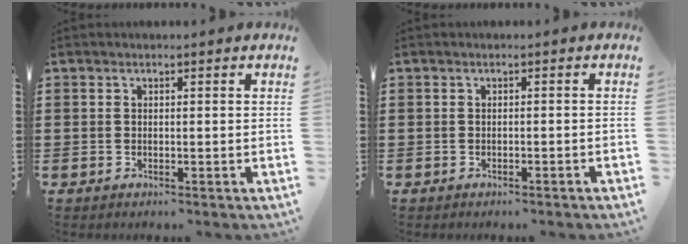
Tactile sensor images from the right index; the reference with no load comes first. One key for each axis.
{"total": 0.6, "fx": -0.4, "fy": -0.1, "fz": 0.4, "tx": -0.008, "ty": -0.003, "tz": -0.008}